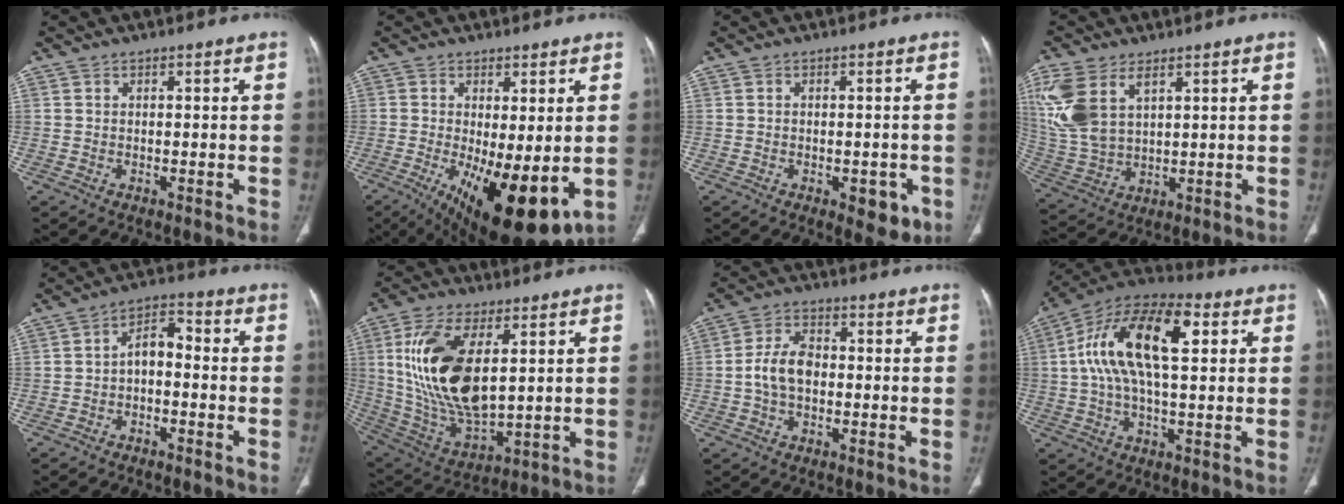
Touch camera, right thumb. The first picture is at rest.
{"total": 15.8, "force": [-3.8, 5.8, 14.2], "torque": [-0.208, -0.030, -0.037]}
{"total": 5.2, "force": [-2.2, 2.7, 3.9], "torque": [-0.026, 0.001, -0.021]}
{"total": 14.0, "force": [6.2, 7.9, 9.8], "torque": [-0.226, -0.010, 0.139]}
{"total": 5.8, "force": [-1.4, 3.4, 4.4], "torque": [-0.066, 0.035, -0.034]}
{"total": 20.0, "force": [4.5, 9.6, 17.0], "torque": [-0.336, -0.024, 0.097]}
{"total": 6.9, "force": [-0.7, 4.5, 5.2], "torque": [-0.097, 0.019, -0.020]}
{"total": 18.6, "force": [4.1, 8.3, 16.1], "torque": [-0.287, 0.028, 0.060]}